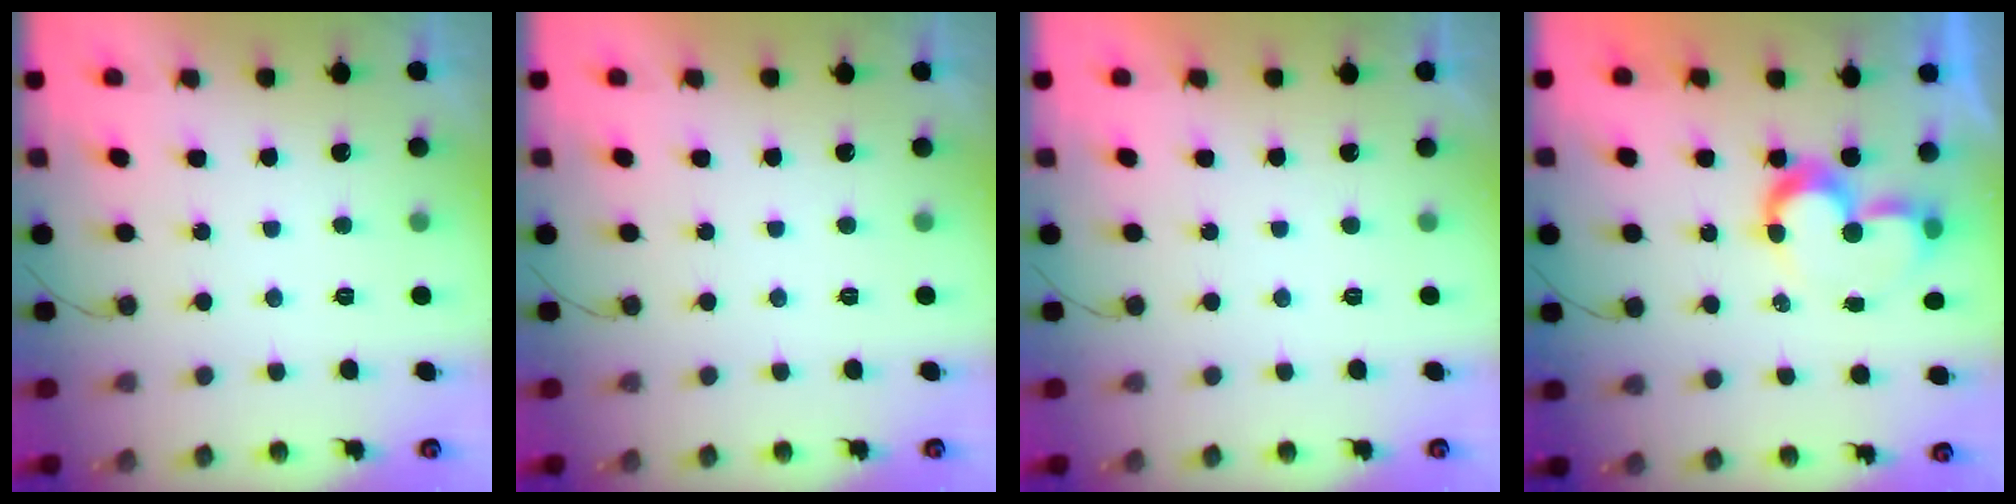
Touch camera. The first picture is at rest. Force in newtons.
{"total": 1.7, "press": 1.7, "slide": 0.1}
{"total": 1.9, "press": 1.9, "slide": 0.1}
{"total": 9.2, "press": 9.2, "slide": 0.3}